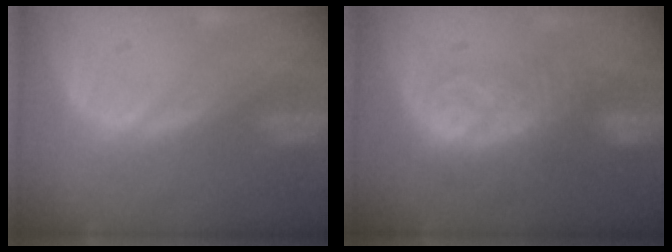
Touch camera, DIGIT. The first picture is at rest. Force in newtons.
{"total": 8.3, "press": 7.2, "slide": 4.1}